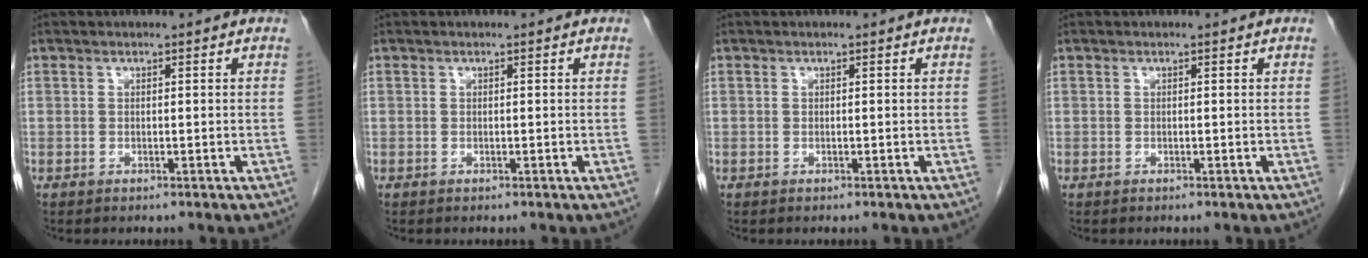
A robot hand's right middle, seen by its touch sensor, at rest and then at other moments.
{"total": 0.0}
{"total": 0.0}
{"total": 0.0}